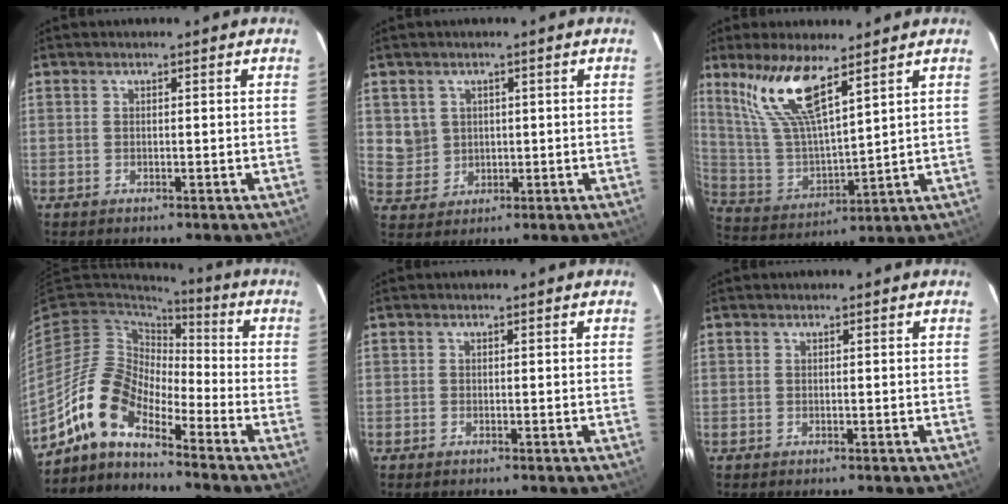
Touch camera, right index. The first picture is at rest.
{"total": 5.0, "force": [1.1, 4.8, 0.9], "torque": [-0.020, 0.010, 0.033]}
{"total": 13.5, "force": [8.8, 3.0, 9.8], "torque": [-0.192, 0.008, 0.191]}
{"total": 11.7, "force": [-8.4, 4.5, 6.7], "torque": [-0.126, 0.015, -0.181]}
{"total": 0.5, "force": [-0.5, 0.2, 0.1], "torque": [-0.003, -0.001, -0.011]}
{"total": 0.0}